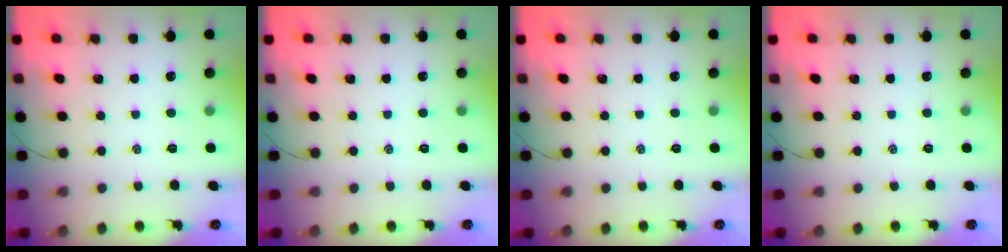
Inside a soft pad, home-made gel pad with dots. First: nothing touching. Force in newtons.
{"total": 0.0}
{"total": 0.0}
{"total": 0.0}